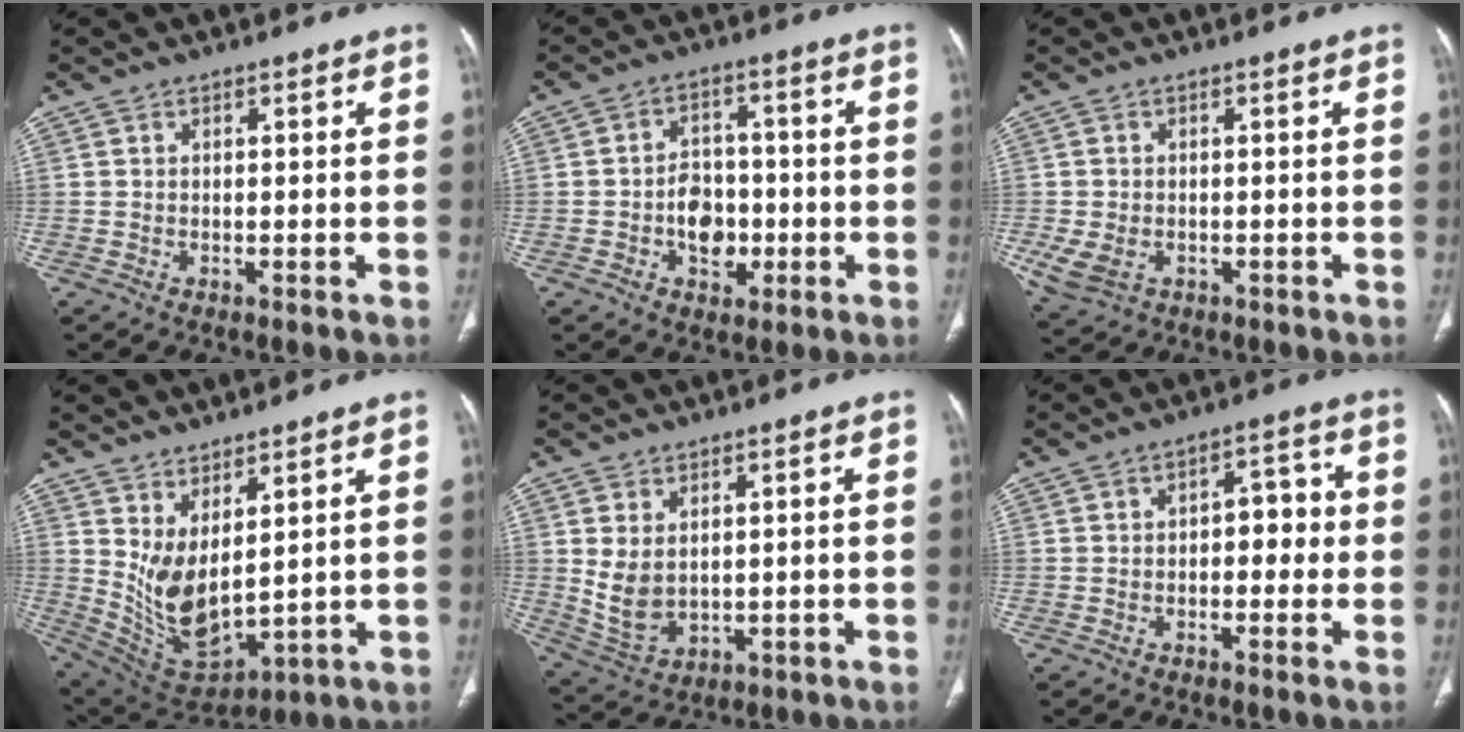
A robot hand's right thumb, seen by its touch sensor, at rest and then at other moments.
{"total": 7.6, "force": [-1.8, 5.6, 4.7], "torque": [-0.042, 0.018, -0.030]}
{"total": 5.4, "force": [-1.4, 3.9, 3.4], "torque": [-0.076, 0.001, -0.015]}
{"total": 11.3, "force": [4.0, 4.9, 9.4], "torque": [-0.170, -0.043, 0.102]}
{"total": 7.1, "force": [1.4, 4.6, 5.2], "torque": [-0.096, -0.011, 0.050]}
{"total": 5.2, "force": [-0.3, 3.2, 4.1], "torque": [-0.029, 0.020, -0.012]}